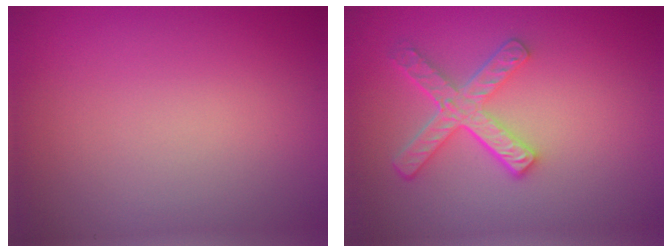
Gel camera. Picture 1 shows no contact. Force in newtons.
{"total": 4.5, "press": 3.3, "slide": 3.0}